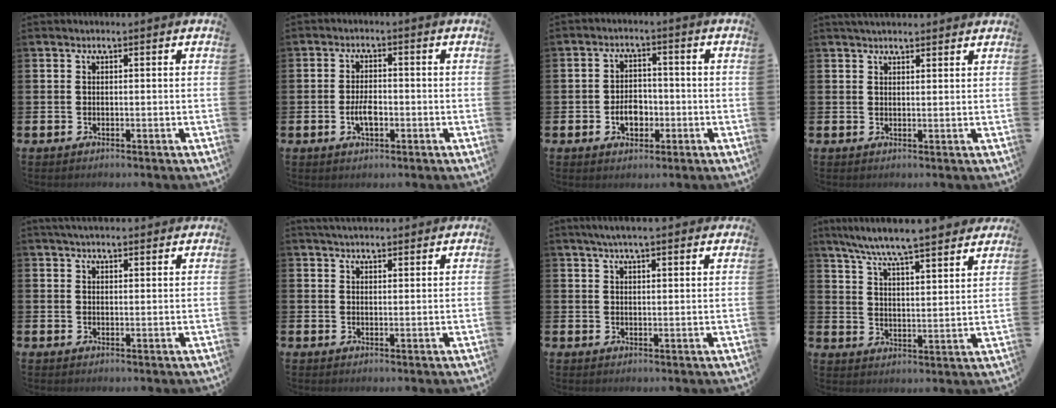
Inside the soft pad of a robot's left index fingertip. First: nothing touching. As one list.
[{"total": 3.3, "force": [-0.7, 1.6, 2.8], "torque": [-0.041, -0.001, -0.015]}, {"total": 3.9, "force": [-1.2, 2.7, 2.4], "torque": [-0.030, -0.002, -0.028]}, {"total": 2.3, "force": [2.2, 0.5, 0.5], "torque": [-0.004, -0.006, 0.038]}, {"total": 3.1, "force": [3.0, 0.4, 0.6], "torque": [-0.016, -0.008, 0.055]}, {"total": 3.3, "force": [3.2, 0.6, 0.6], "torque": [-0.016, -0.010, 0.059]}, {"total": 4.3, "force": [3.9, 0.3, 1.9], "torque": [-0.043, -0.008, 0.069]}, {"total": 7.9, "force": [7.6, -0.1, 2.2], "torque": [-0.074, -0.052, 0.132]}]